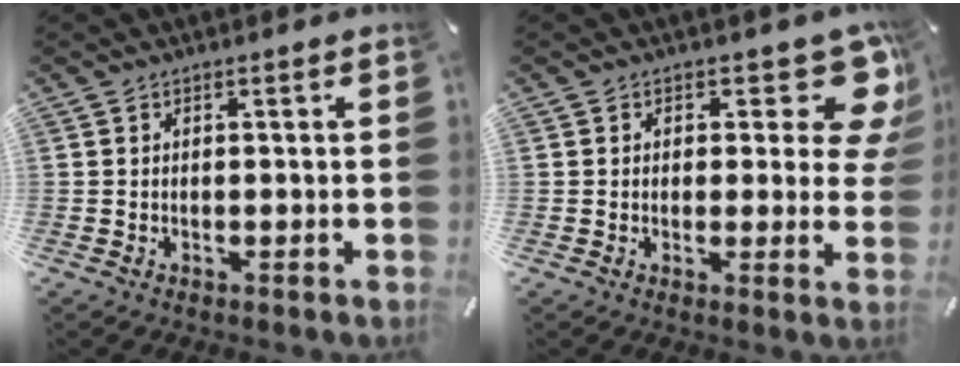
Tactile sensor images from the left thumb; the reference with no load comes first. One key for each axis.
{"total": 11.2, "fx": 5.7, "fy": 5.6, "fz": 7.9, "tx": -0.079, "ty": -0.043, "tz": 0.097}